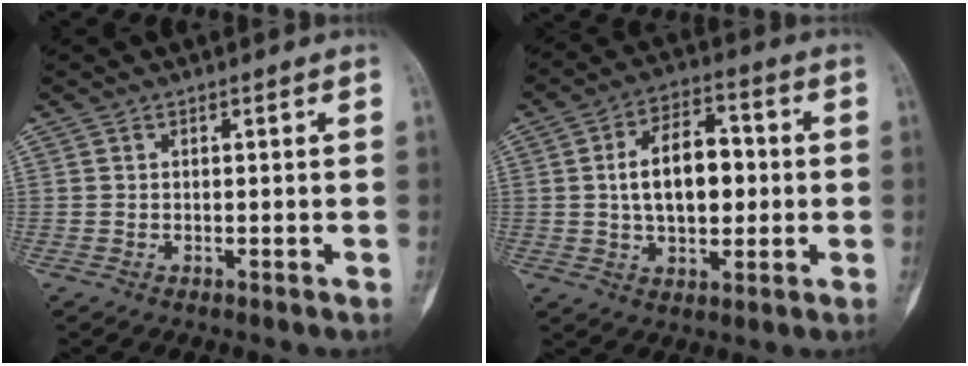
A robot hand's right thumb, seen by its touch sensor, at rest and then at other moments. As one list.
[{"total": 12.9, "force": [0.7, 7.6, 10.4], "torque": [-0.148, 0.016, 0.012]}]